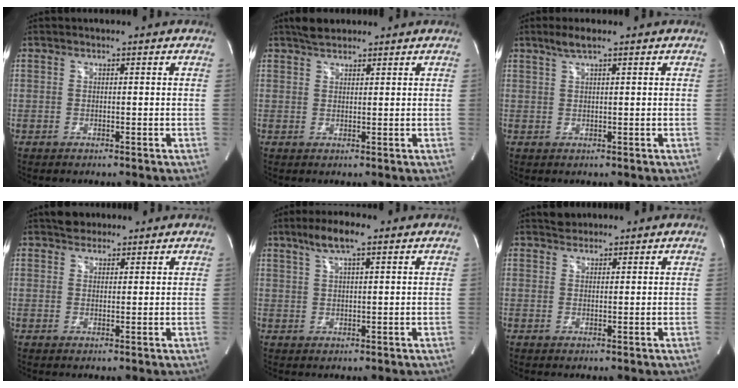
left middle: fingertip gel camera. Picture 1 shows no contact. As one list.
[{"total": 3.0, "force": [2.6, 1.1, 1.0], "torque": [-0.023, 0.013, 0.044]}, {"total": 2.5, "force": [1.7, 0.1, 1.8], "torque": [-0.045, 0.006, 0.036]}, {"total": 3.1, "force": [2.5, 1.7, 0.7], "torque": [-0.013, 0.014, 0.039]}, {"total": 5.1, "force": [3.2, 0.5, 3.9], "torque": [-0.083, 0.012, 0.059]}, {"total": 1.6, "force": [1.4, 0.7, -0.2], "torque": [-0.001, 0.009, 0.023]}]